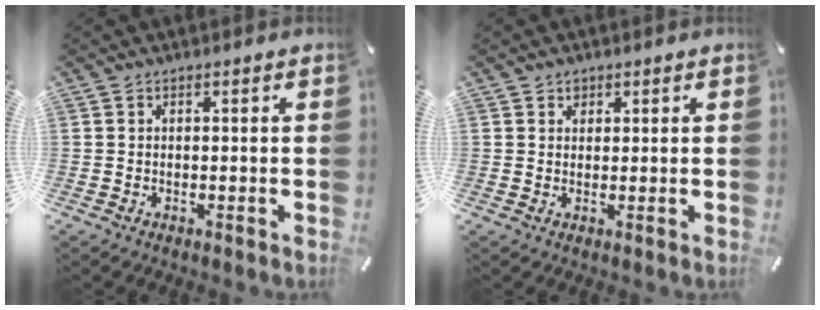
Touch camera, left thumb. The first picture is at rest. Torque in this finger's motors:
{"motor_torque": [-0.20, 0.03, 0.21, -0.01, -0.03]}